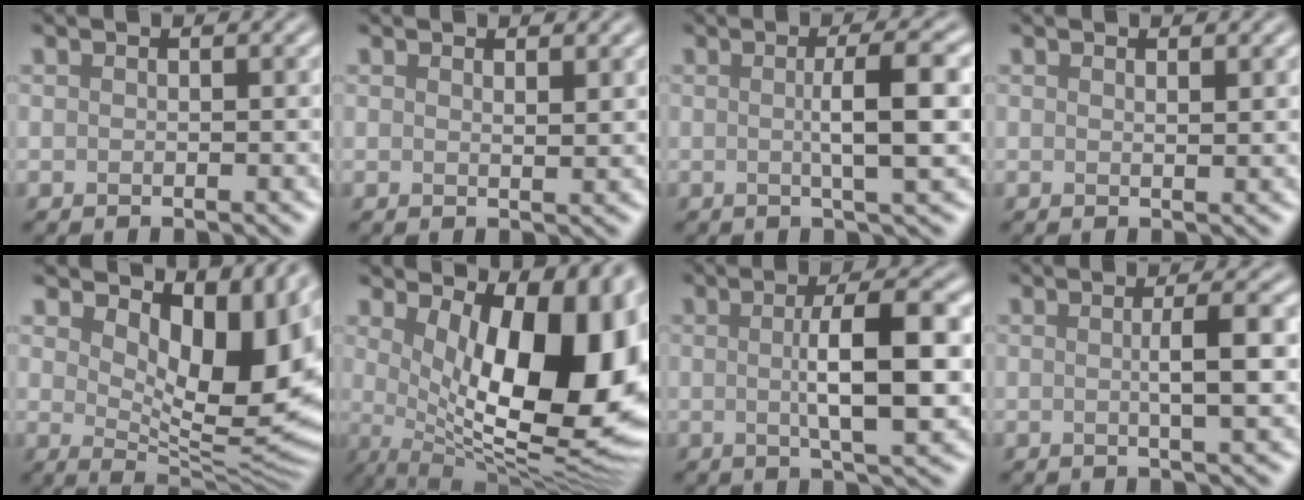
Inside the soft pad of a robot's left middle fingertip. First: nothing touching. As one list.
[{"total": 1.0, "force": [0.8, 0.2, 0.5], "torque": [-0.007, -0.002, 0.014]}, {"total": 5.1, "force": [0.3, 1.0, 5.0], "torque": [-0.073, 0.006, 0.002]}, {"total": 0.7, "force": [0.6, 0.1, 0.4], "torque": [-0.003, -0.002, 0.010]}, {"total": 10.4, "force": [4.0, 4.8, 8.3], "torque": [-0.124, -0.011, 0.068]}, {"total": 15.1, "force": [3.3, 6.5, 13.2], "torque": [-0.151, -0.014, 0.059]}, {"total": 7.2, "force": [0.3, 1.7, 7.0], "torque": [-0.108, 0.005, 0.004]}, {"total": 3.7, "force": [0.2, 0.7, 3.7], "torque": [-0.053, 0.004, -0.001]}]